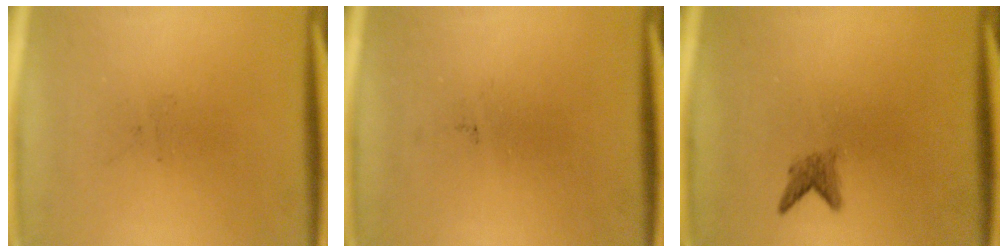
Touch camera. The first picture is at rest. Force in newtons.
{"total": 0.0}
{"total": 1.7}